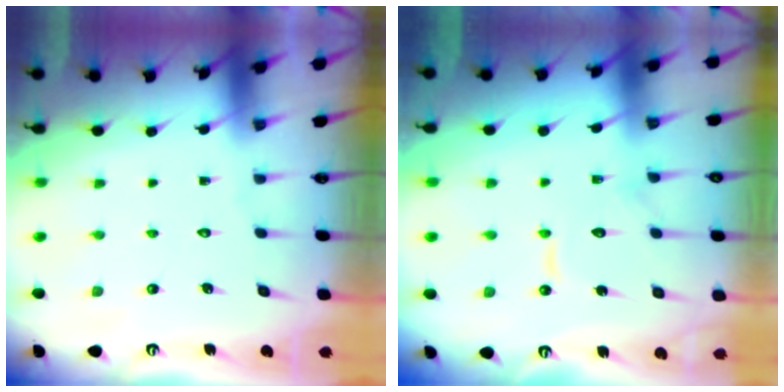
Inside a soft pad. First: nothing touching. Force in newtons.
{"total": 8.7, "press": 8.6, "slide": 0.7}